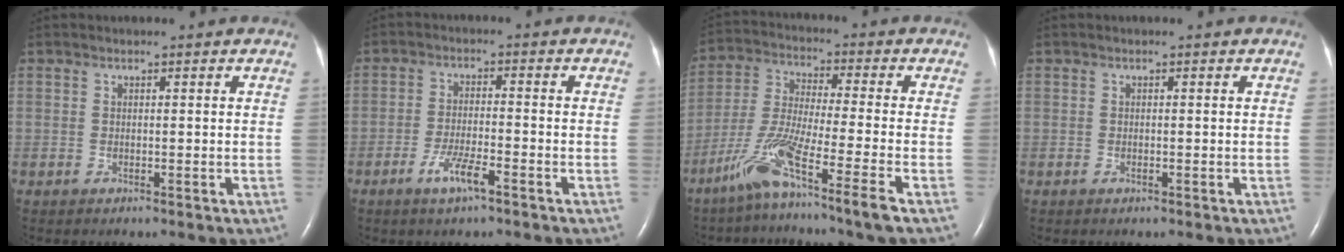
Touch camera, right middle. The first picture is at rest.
{"total": 4.7, "force": [-2.8, 0.6, 3.7], "torque": [-0.077, -0.004, -0.053]}
{"total": 12.3, "force": [-7.5, -1.6, 9.6], "torque": [-0.199, -0.030, -0.143]}
{"total": 0.0}